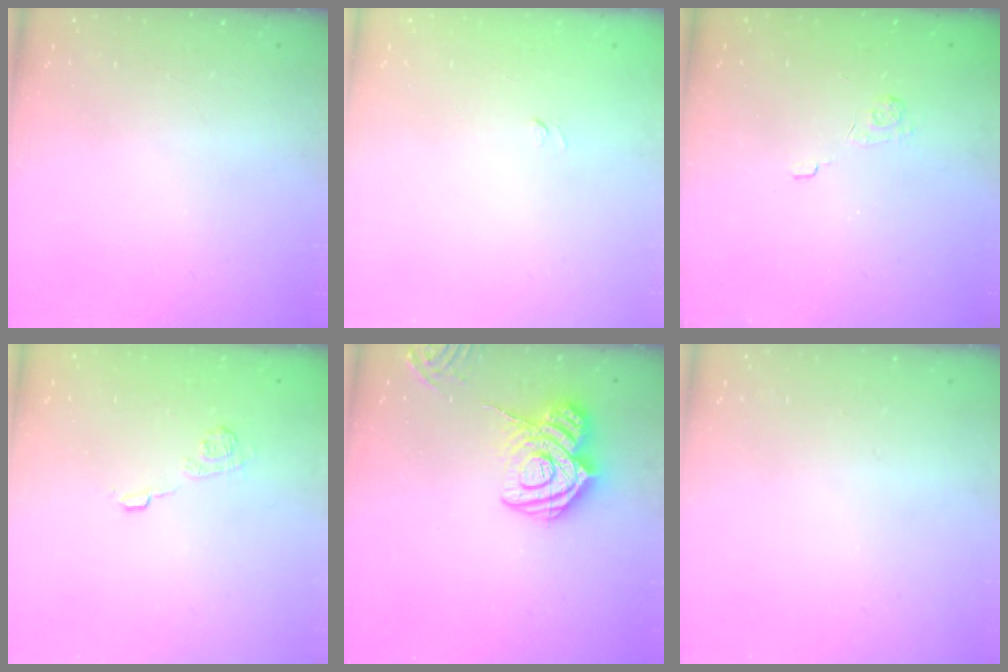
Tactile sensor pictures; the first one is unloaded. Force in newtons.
{"total": 3.3, "press": 3.1, "slide": 1.0}
{"total": 2.1, "press": 1.5, "slide": 1.4}
{"total": 9.2, "press": 9.2, "slide": 0.8}
{"total": 16.0, "press": 15.9, "slide": 1.7}
{"total": 0.0}